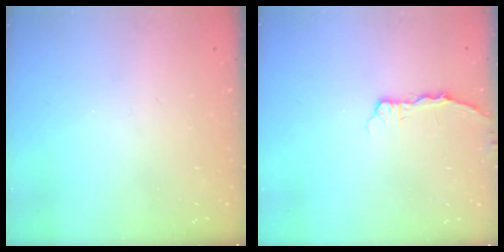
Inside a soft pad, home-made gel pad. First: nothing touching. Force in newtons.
{"total": 2.9, "press": 2.8, "slide": 0.4}